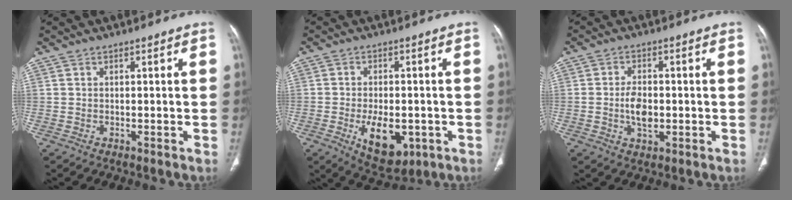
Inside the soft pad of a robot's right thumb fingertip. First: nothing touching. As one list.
[{"total": 10.4, "force": [-3.2, 5.7, 8.1], "torque": [-0.105, -0.002, -0.033]}, {"total": 5.2, "force": [-0.6, 3.0, 4.2], "torque": [-0.069, 0.001, -0.011]}]